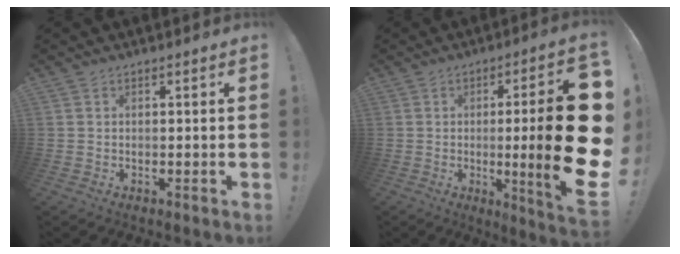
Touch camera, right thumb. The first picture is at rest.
{"total": 21.5, "force": [-1.1, 2.2, 21.3], "torque": [-0.321, -0.011, -0.015]}